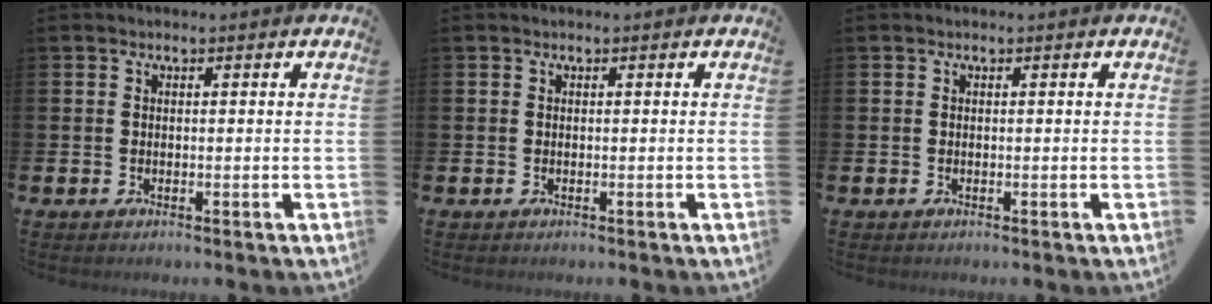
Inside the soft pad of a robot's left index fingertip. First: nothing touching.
{"total": 0.0}
{"total": 0.0}